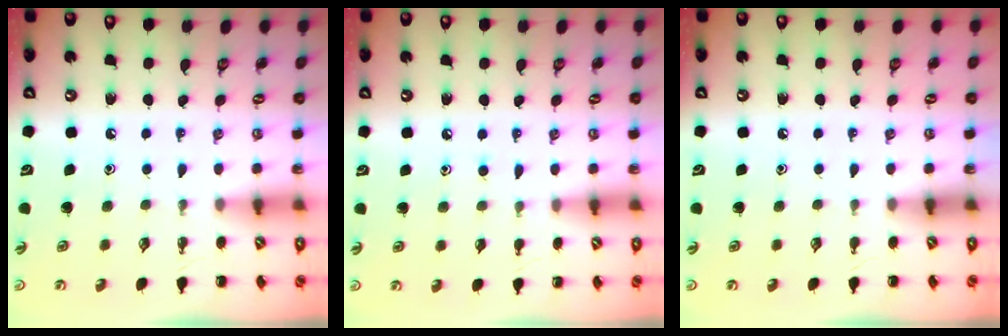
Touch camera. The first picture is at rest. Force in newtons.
{"total": 5.7, "press": 5.4, "slide": 1.7}
{"total": 0.0}